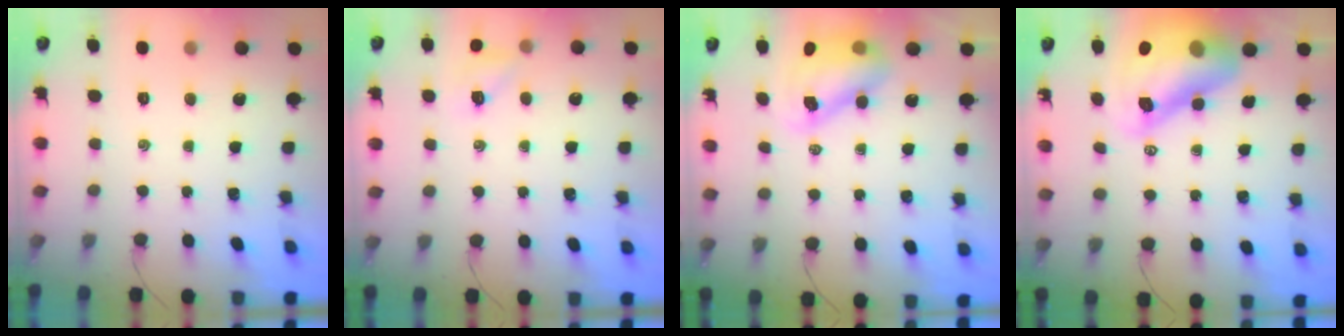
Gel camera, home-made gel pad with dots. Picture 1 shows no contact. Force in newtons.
{"total": 6.4, "press": 6.2, "slide": 1.6}
{"total": 9.1, "press": 8.7, "slide": 2.6}
{"total": 15.9, "press": 15.3, "slide": 4.5}